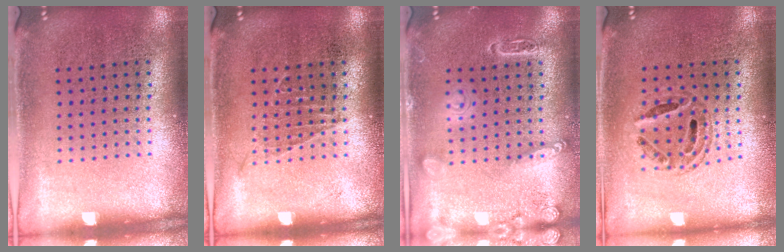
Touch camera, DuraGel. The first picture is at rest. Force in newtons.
{"total": 0.7, "press": 0.7, "slide": 0.1}
{"total": 2.7, "press": 2.7, "slide": 0.3}
{"total": 0.7, "press": 0.7, "slide": 0.2}